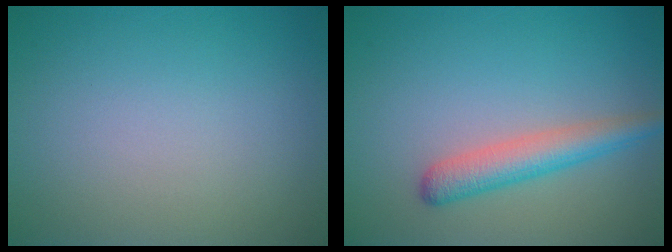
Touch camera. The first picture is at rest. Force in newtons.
{"total": 3.3, "press": 3.3, "slide": 0.1}